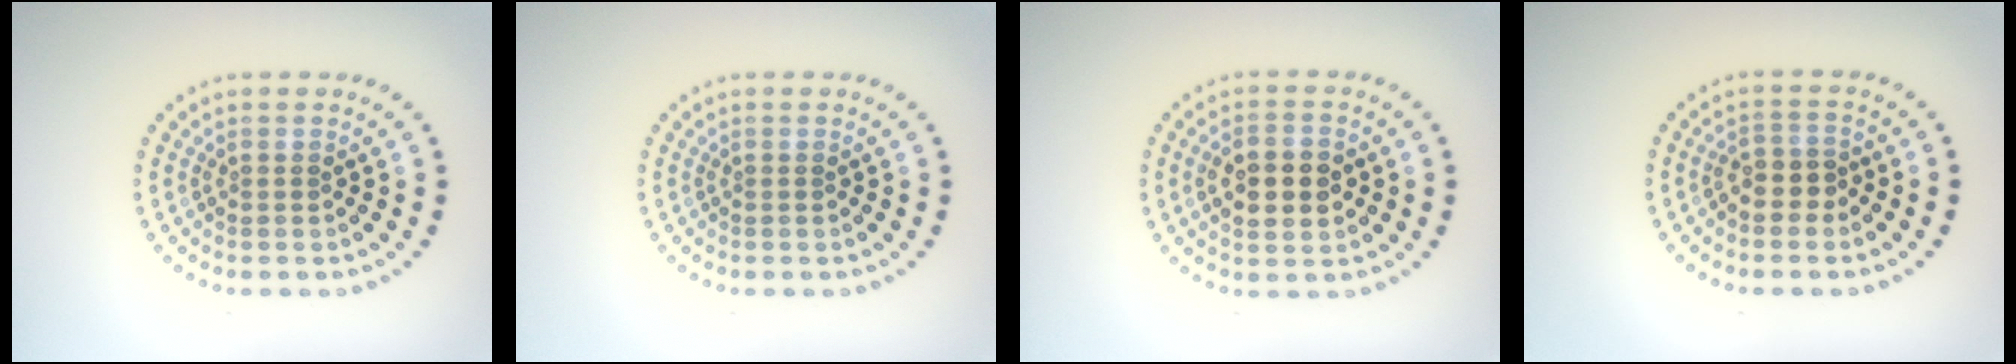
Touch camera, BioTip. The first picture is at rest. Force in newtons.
{"total": 0.0}
{"total": 4.6, "press": 4.6, "slide": 0.2}
{"total": 2.4, "press": 2.1, "slide": 1.1}